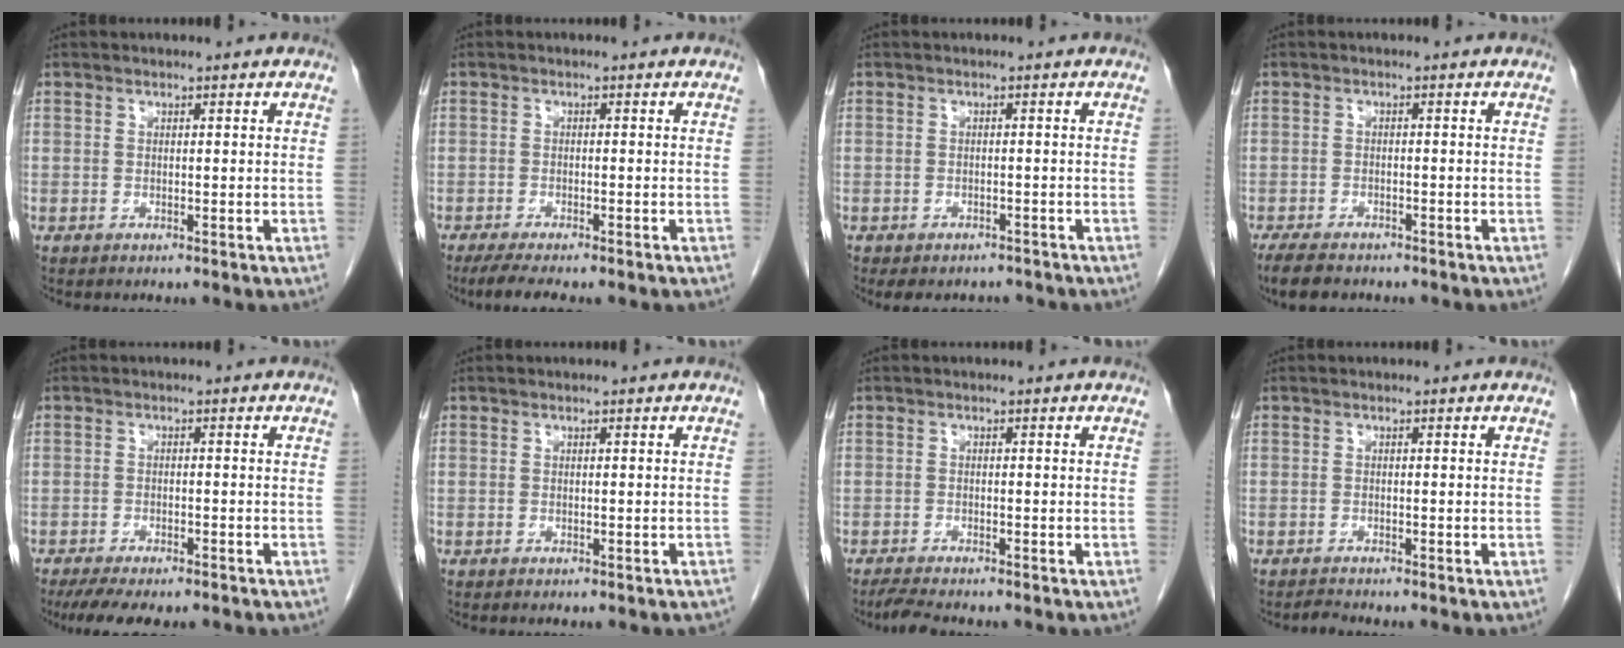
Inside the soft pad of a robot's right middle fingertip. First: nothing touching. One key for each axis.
{"total": 5.6, "fx": -4.4, "fy": 0.7, "fz": 3.3, "tx": -0.051, "ty": -0.013, "tz": -0.067}
{"total": 6.2, "fx": -5.3, "fy": 2.7, "fz": 1.6, "tx": -0.017, "ty": 0.003, "tz": -0.065}
{"total": 5.6, "fx": -4.6, "fy": 1.9, "fz": 2.5, "tx": -0.045, "ty": -0.011, "tz": -0.072}
{"total": 9.2, "fx": -7.5, "fy": 2.4, "fz": 4.7, "tx": -0.066, "ty": -0.005, "tz": -0.109}
{"total": 2.9, "fx": -2.5, "fy": 0.8, "fz": 1.3, "tx": -0.017, "ty": -0.006, "tz": -0.028}
{"total": 2.9, "fx": -2.6, "fy": 0.1, "fz": 1.4, "tx": -0.031, "ty": -0.010, "tz": -0.045}
{"total": 0.9, "fx": -0.8, "fy": -0.2, "fz": -0.1, "tx": -0.004, "ty": -0.006, "tz": -0.015}